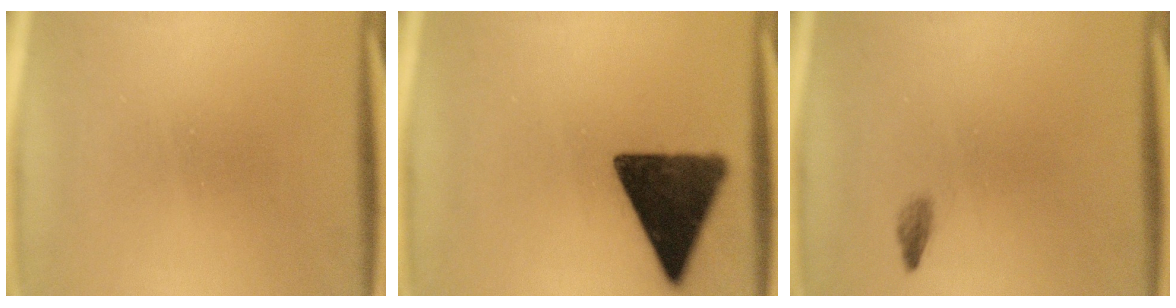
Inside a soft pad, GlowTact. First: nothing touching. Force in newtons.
{"total": 13.9}
{"total": 0.9}